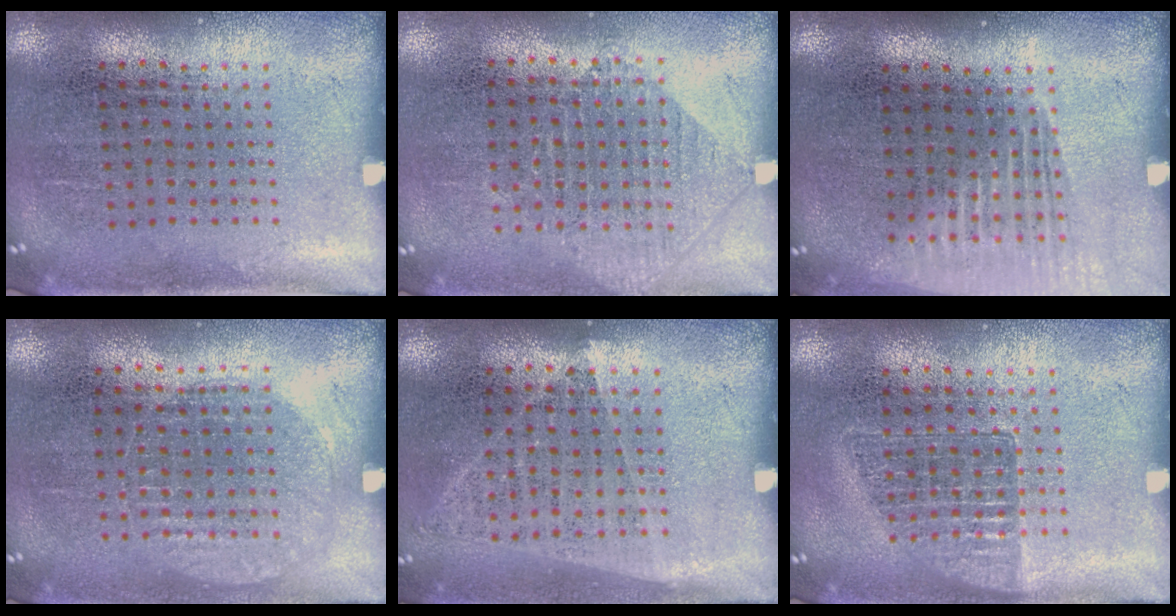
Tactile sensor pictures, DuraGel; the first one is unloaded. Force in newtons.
{"total": 0.9, "press": 0.9, "slide": 0.2}
{"total": 1.5, "press": 1.3, "slide": 0.6}
{"total": 0.9, "press": 0.9, "slide": 0.2}
{"total": 1.0, "press": 0.9, "slide": 0.4}
{"total": 1.1, "press": 1.0, "slide": 0.6}